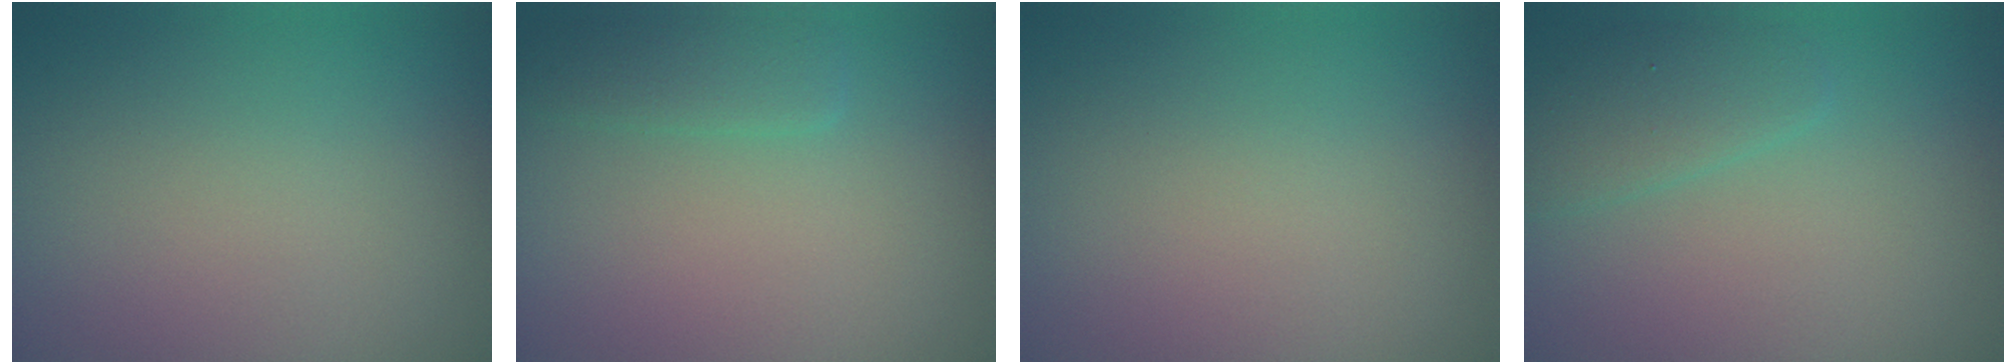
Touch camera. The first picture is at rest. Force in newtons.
{"total": 1.8, "press": 1.8, "slide": 0.0}
{"total": 0.0}
{"total": 2.3, "press": 2.3, "slide": 0.2}